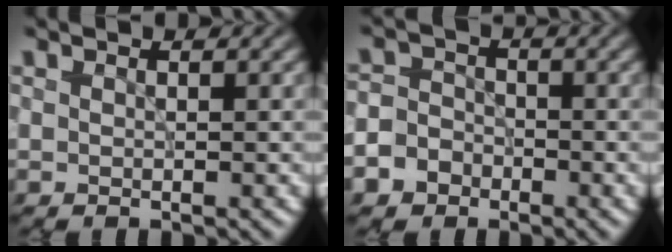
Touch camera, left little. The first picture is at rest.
{"total": 4.8, "force": [-2.6, 3.8, 1.2], "torque": [-0.006, -0.005, -0.058]}